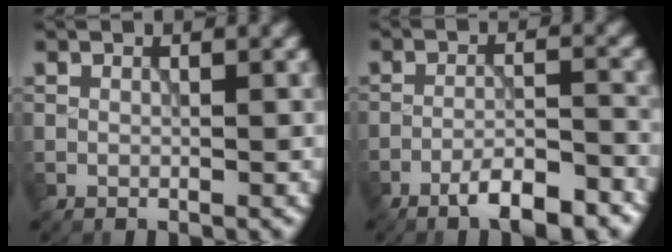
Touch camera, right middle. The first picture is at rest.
{"total": 5.4, "force": [-3.9, 1.1, 3.5], "torque": [-0.056, 0.007, -0.062]}